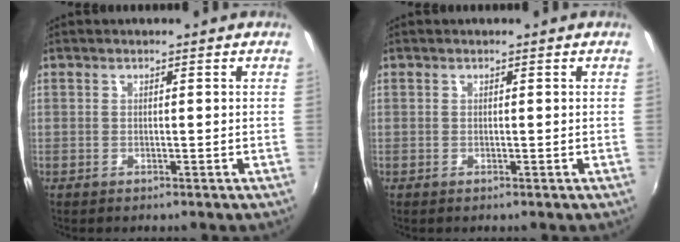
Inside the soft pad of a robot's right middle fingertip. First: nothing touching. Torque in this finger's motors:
{"motor_torque": [0.00, 0.00, 0.00, 0.00]}